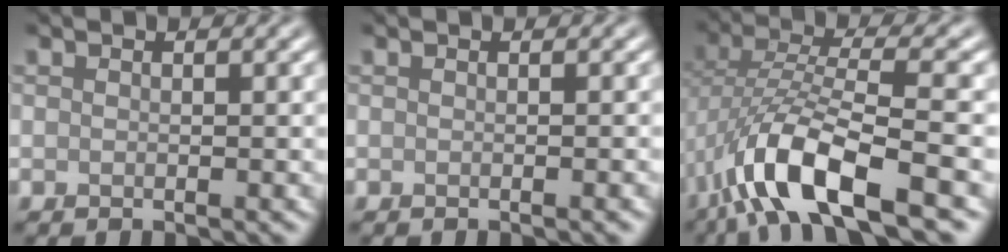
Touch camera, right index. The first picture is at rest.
{"total": 1.2, "force": [-0.3, 0.4, 1.1], "torque": [-0.005, 0.002, -0.006]}
{"total": 10.2, "force": [-5.3, 2.9, 8.2], "torque": [-0.164, 0.005, -0.101]}